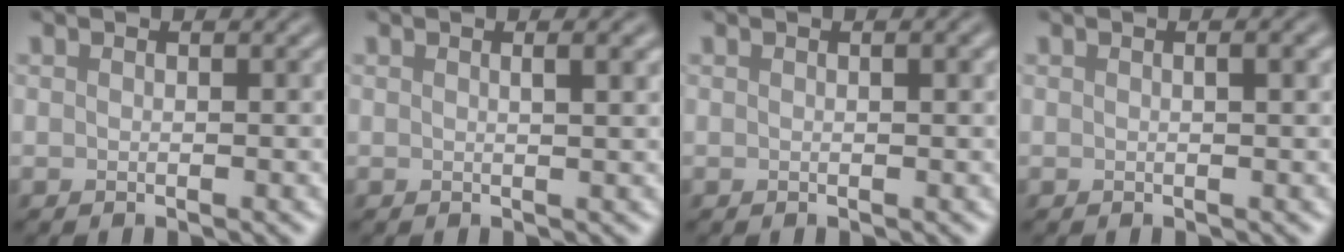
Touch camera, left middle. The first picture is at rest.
{"total": 2.0, "force": [0.7, 0.6, 1.7], "torque": [-0.017, 0.002, 0.002]}
{"total": 0.9, "force": [0.3, 0.2, 0.9], "torque": [-0.009, 0.002, 0.003]}
{"total": 1.7, "force": [0.5, 0.5, 1.5], "torque": [-0.019, 0.002, 0.000]}